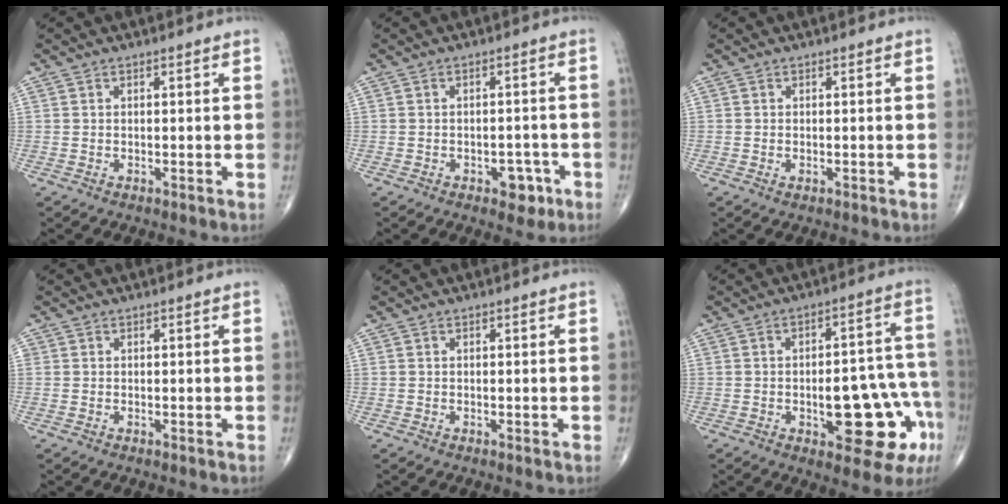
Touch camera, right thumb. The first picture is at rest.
{"total": 4.2, "force": [-2.1, 2.5, 2.6], "torque": [-0.014, 0.014, -0.025]}
{"total": 0.7, "force": [-0.2, 0.4, 0.6], "torque": [-0.011, -0.001, -0.003]}
{"total": 0.0}
{"total": 0.0}
{"total": 17.0, "force": [-5.6, 7.3, 14.3], "torque": [-0.144, 0.050, -0.056]}